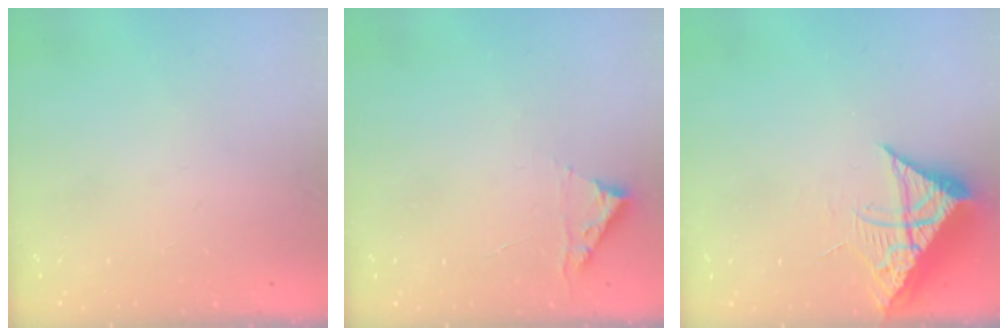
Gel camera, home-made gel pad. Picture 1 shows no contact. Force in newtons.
{"total": 2.8, "press": 2.8, "slide": 0.3}
{"total": 9.7, "press": 9.7, "slide": 1.0}